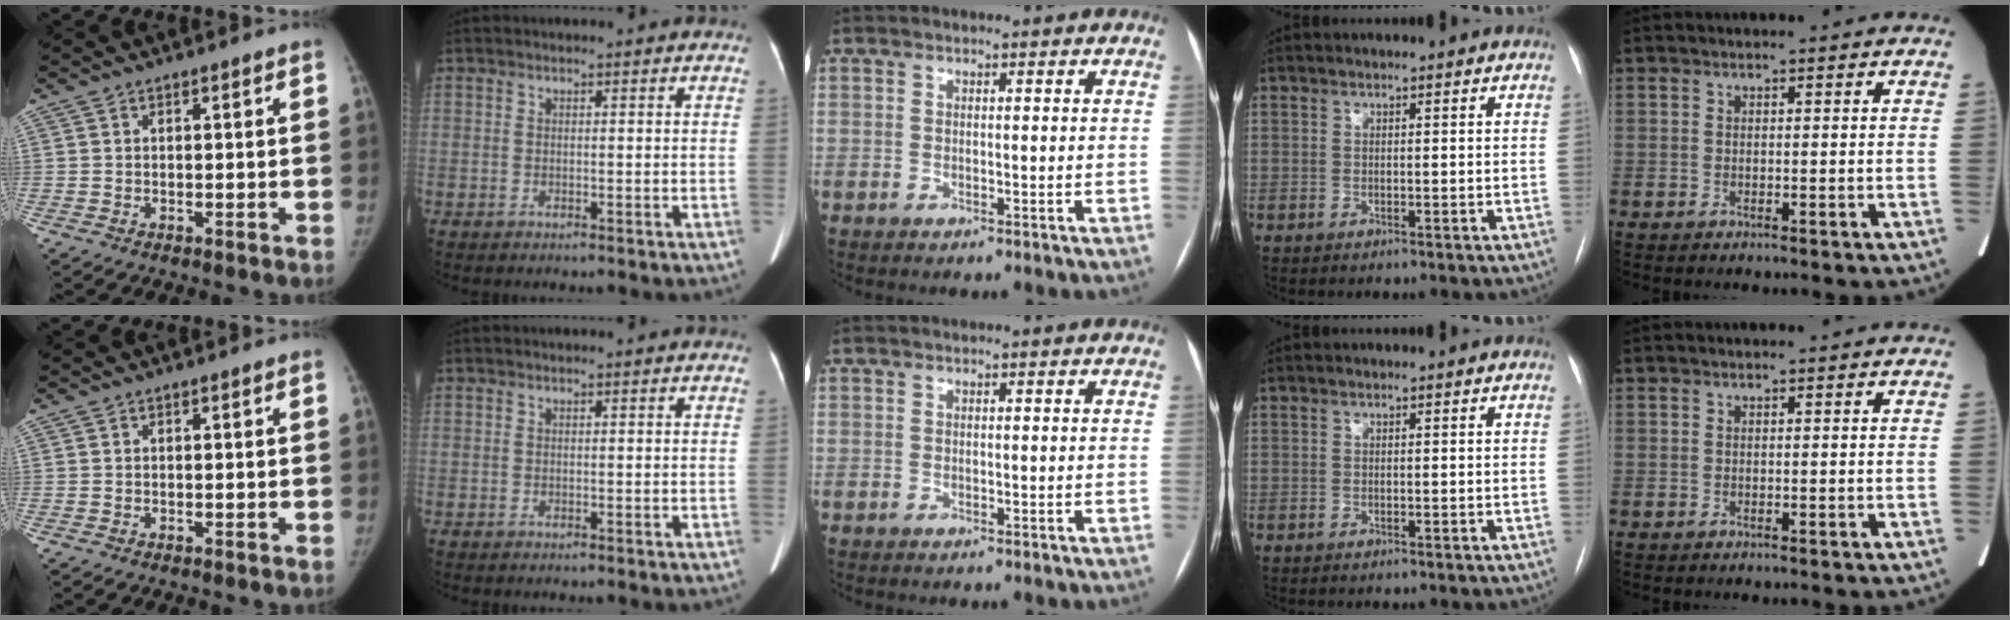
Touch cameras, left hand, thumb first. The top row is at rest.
{}